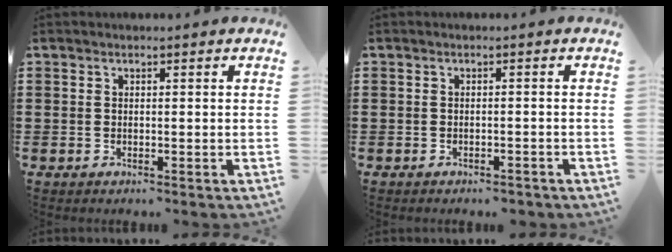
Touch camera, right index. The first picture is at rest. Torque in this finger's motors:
{"motor_torque": [-0.12, 0.09, -0.22, -0.09]}